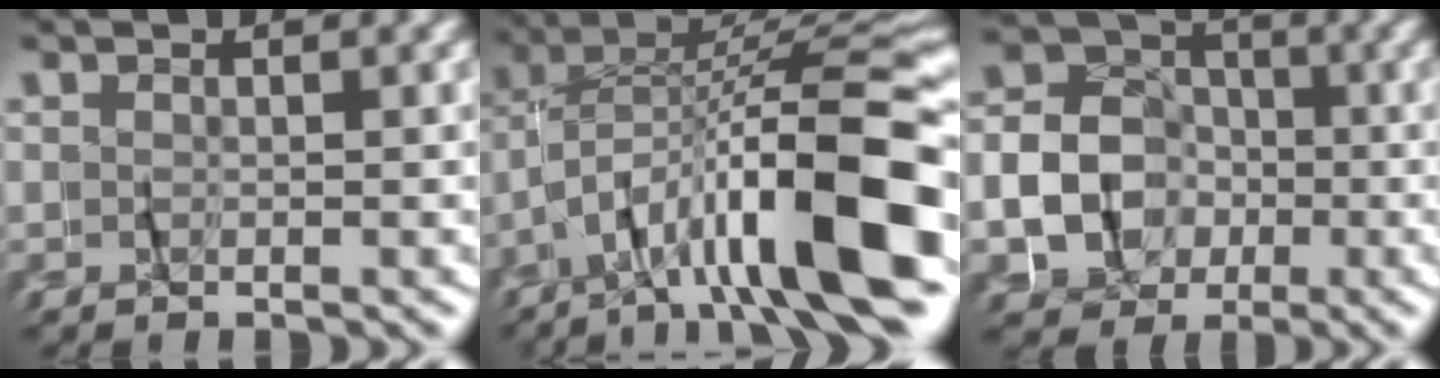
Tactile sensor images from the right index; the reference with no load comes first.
{"total": 13.3, "force": [-5.7, 5.4, 10.7], "torque": [-0.156, -0.020, -0.078]}
{"total": 13.2, "force": [-2.9, 12.4, 3.5], "torque": [-0.114, -0.046, -0.059]}